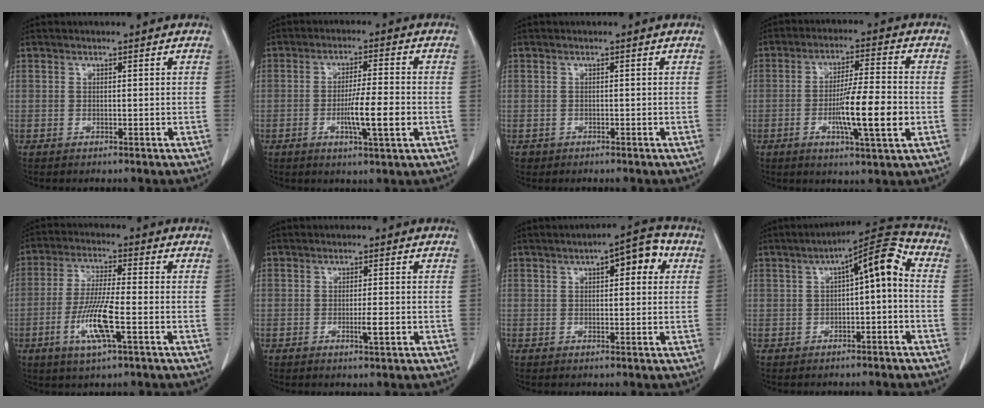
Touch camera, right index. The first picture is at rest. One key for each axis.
{"total": 7.4, "fx": -1.9, "fy": 0.3, "fz": 7.2, "tx": -0.120, "ty": -0.007, "tz": -0.032}
{"total": 0.9, "fx": -0.5, "fy": 0.7, "fz": -0.1, "tx": -0.010, "ty": 0.003, "tz": -0.008}
{"total": 10.9, "fx": -2.6, "fy": 0.5, "fz": 10.6, "tx": -0.179, "ty": -0.009, "tz": -0.046}
{"total": 9.3, "fx": -3.2, "fy": 0.6, "fz": 8.7, "tx": -0.176, "ty": -0.012, "tz": -0.063}
{"total": 2.6, "fx": -0.7, "fy": 0.1, "fz": 2.4, "tx": -0.042, "ty": -0.003, "tz": -0.010}
{"total": 6.6, "fx": 2.3, "fy": 2.1, "fz": 5.8, "tx": -0.075, "ty": 0.024, "tz": 0.023}
{"total": 8.7, "fx": 0.6, "fy": 1.9, "fz": 8.5, "tx": -0.130, "ty": 0.038, "tz": 0.006}